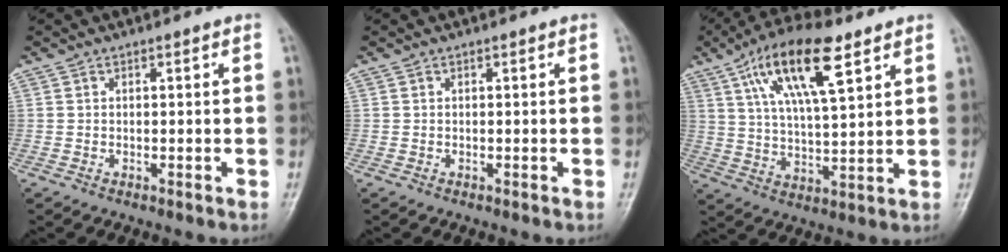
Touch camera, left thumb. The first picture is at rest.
{"total": 0.0}
{"total": 15.9, "force": [8.0, 5.4, 12.7], "torque": [-0.212, -0.016, 0.142]}